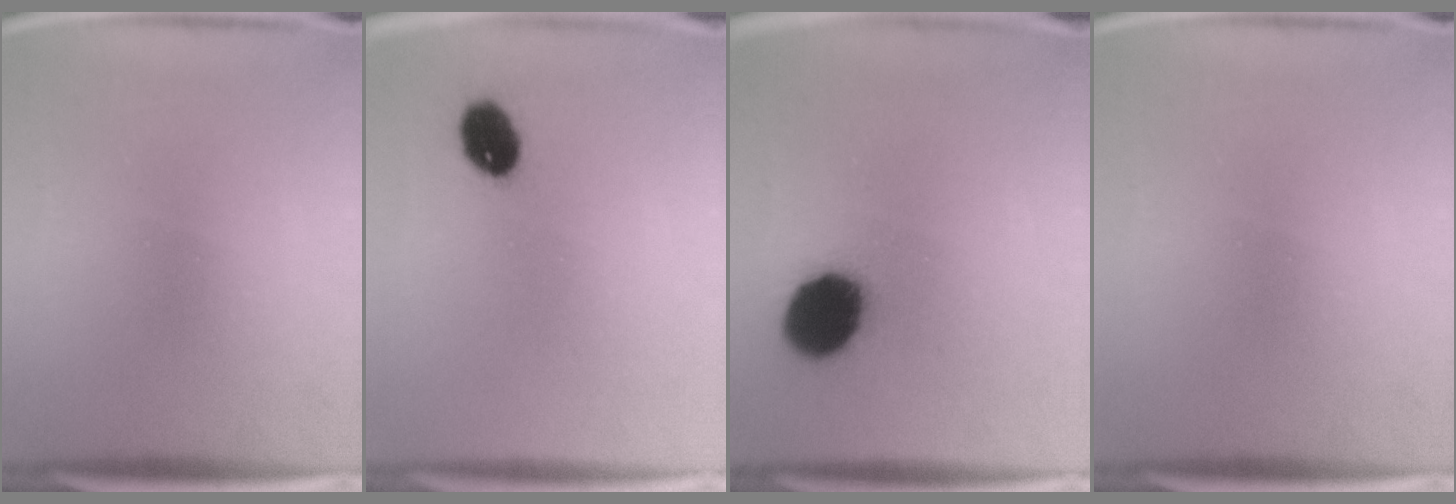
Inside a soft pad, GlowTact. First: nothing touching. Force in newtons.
{"total": 6.9}
{"total": 13.9}
{"total": 0.0}